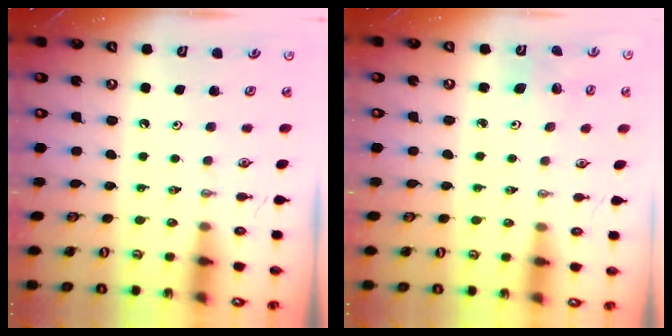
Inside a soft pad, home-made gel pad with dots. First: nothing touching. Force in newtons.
{"total": 3.9, "press": 3.6, "slide": 1.5}